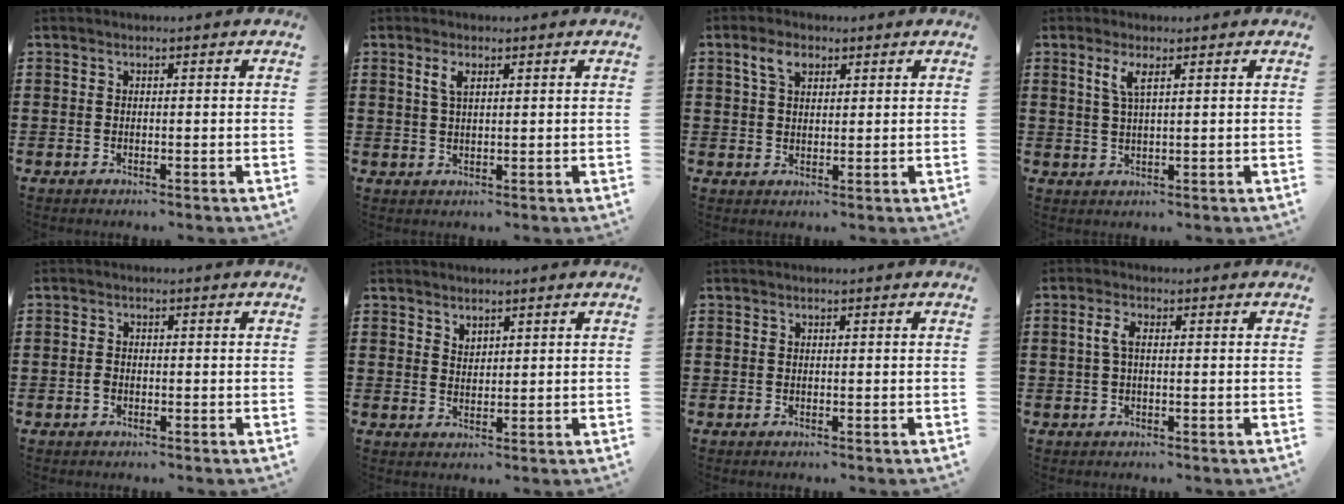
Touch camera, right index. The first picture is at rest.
{"total": 2.6, "force": [1.1, 1.0, 2.1], "torque": [-0.045, 0.006, 0.018]}
{"total": 3.8, "force": [2.1, 2.0, 2.4], "torque": [-0.055, 0.010, 0.038]}
{"total": 3.1, "force": [1.5, 0.7, 2.6], "torque": [-0.056, 0.004, 0.024]}
{"total": 1.3, "force": [-0.5, 0.8, 0.8], "torque": [-0.018, -0.001, -0.010]}
{"total": 1.9, "force": [1.7, 0.8, 0.1], "torque": [-0.004, 0.002, 0.033]}
{"total": 0.0}
{"total": 2.7, "force": [0.1, 1.0, 2.5], "torque": [-0.064, -0.001, -0.004]}